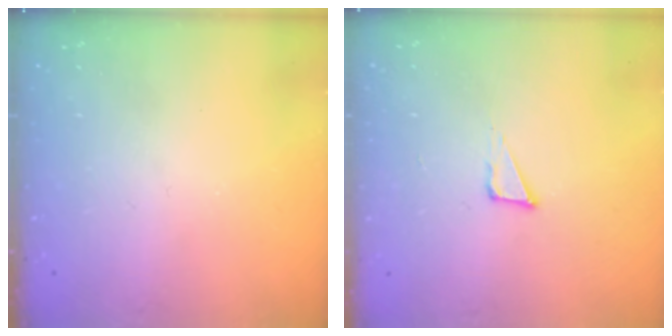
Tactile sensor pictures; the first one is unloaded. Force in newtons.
{"total": 4.0, "press": 3.9, "slide": 0.8}